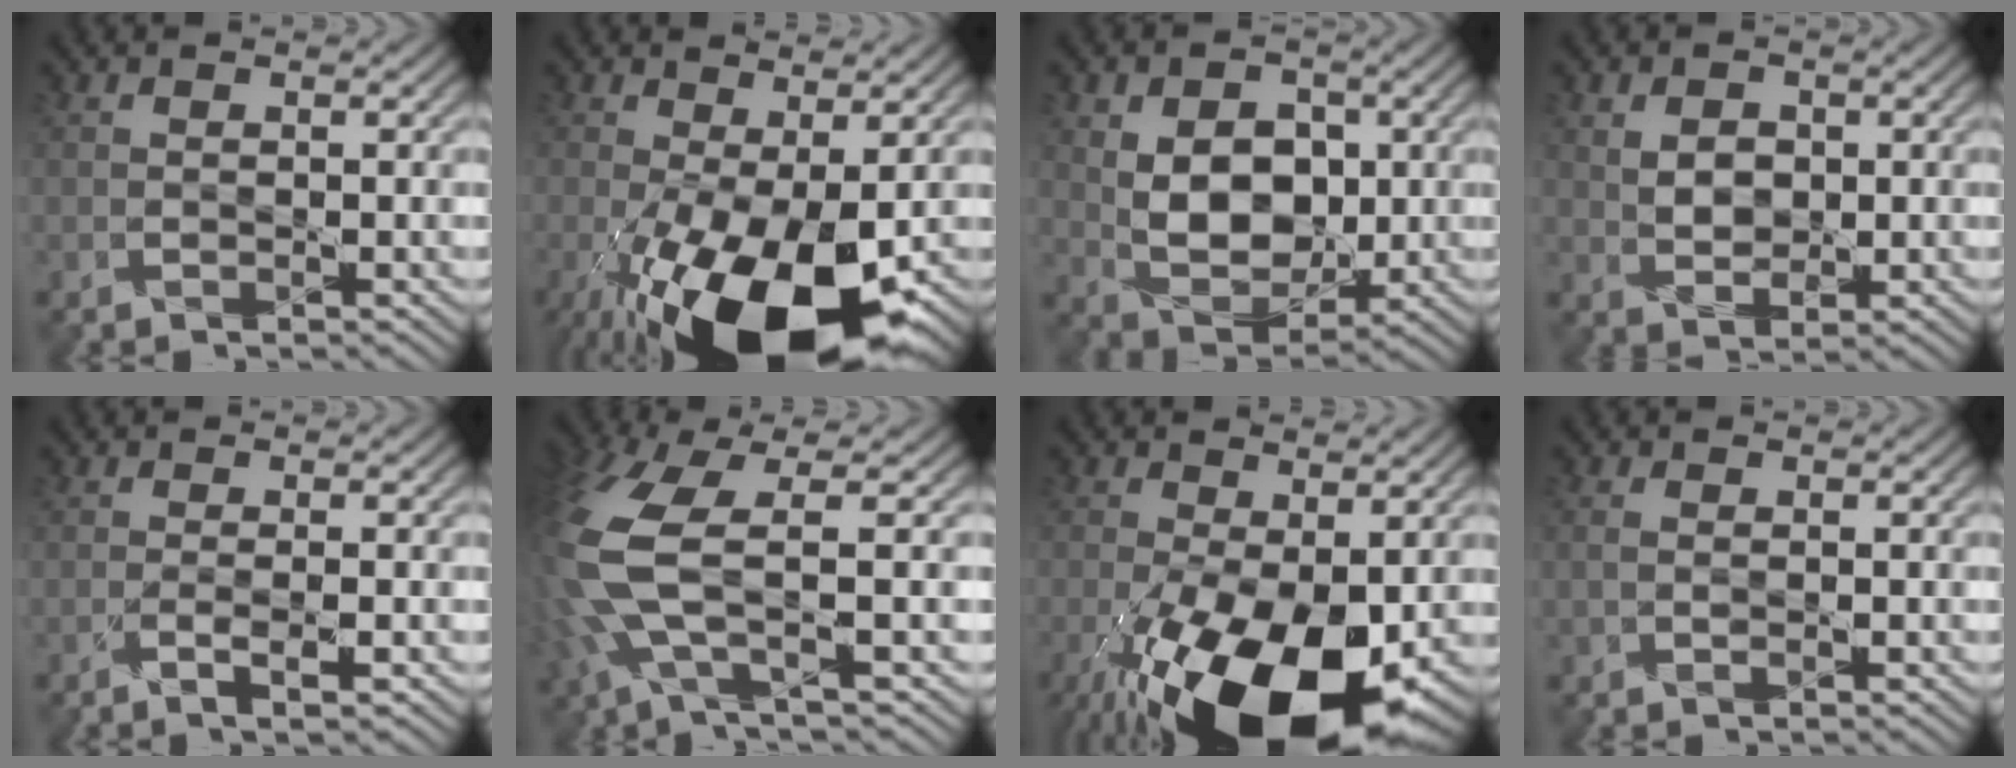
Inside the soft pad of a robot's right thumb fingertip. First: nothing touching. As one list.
[{"total": 14.8, "force": [-5.4, 6.6, 12.1], "torque": [-0.240, -0.050, -0.078]}, {"total": 8.6, "force": [0.8, 6.1, 5.9], "torque": [-0.120, -0.007, 0.009]}, {"total": 3.2, "force": [0.8, 2.4, 2.0], "torque": [-0.044, -0.001, 0.012]}, {"total": 1.7, "force": [-0.7, 0.0, 1.6], "torque": [-0.030, 0.006, -0.020]}, {"total": 10.8, "force": [0.1, 3.5, 10.3], "torque": [-0.261, -0.011, -0.009]}, {"total": 17.5, "force": [-6.9, 8.3, 13.7], "torque": [-0.273, -0.049, -0.102]}, {"total": 1.5, "force": [0.1, 0.9, 1.2], "torque": [-0.029, -0.001, 0.002]}]